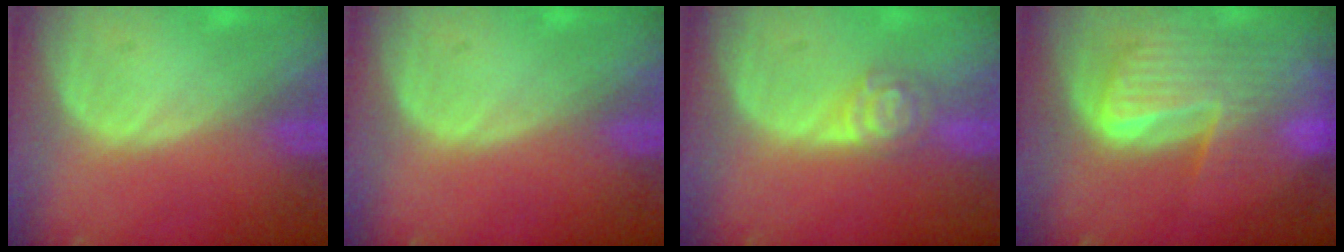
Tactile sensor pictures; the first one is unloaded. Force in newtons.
{"total": 0.0}
{"total": 4.4, "press": 3.9, "slide": 1.9}
{"total": 9.9, "press": 8.4, "slide": 5.1}